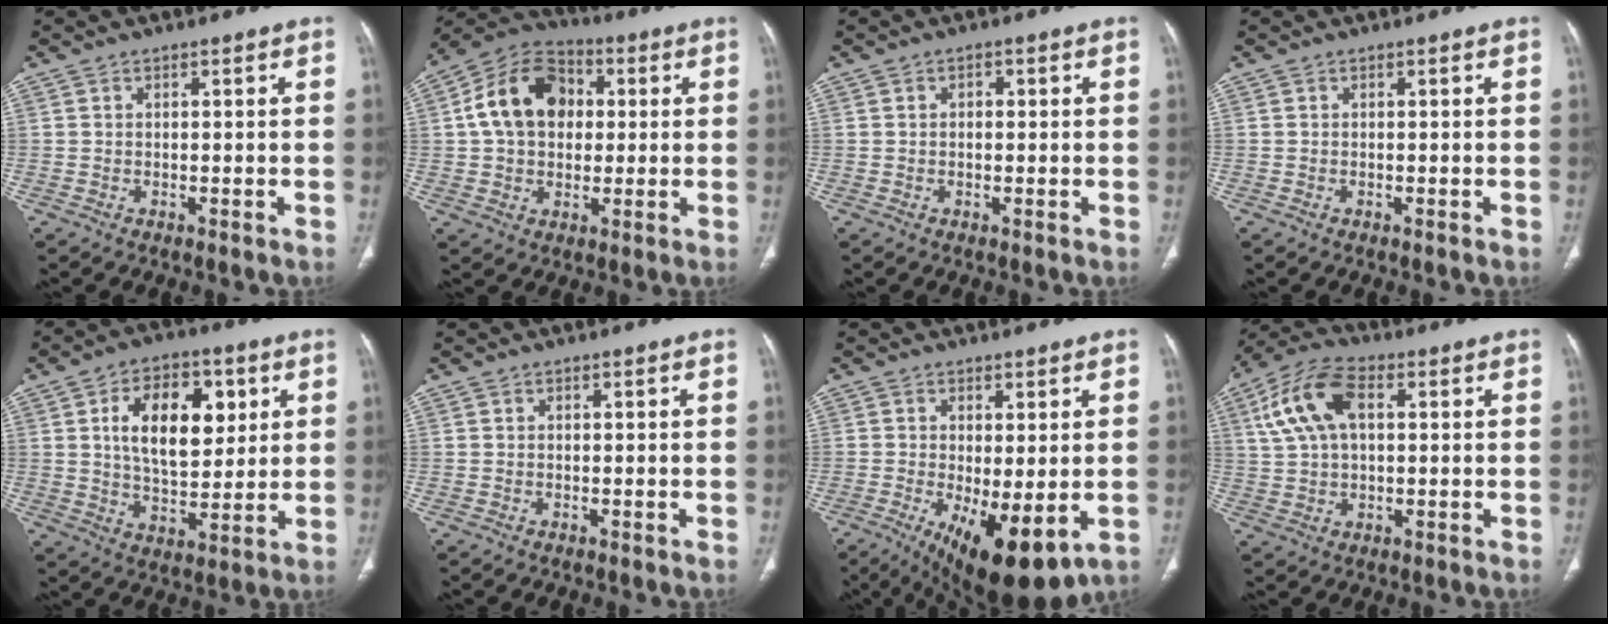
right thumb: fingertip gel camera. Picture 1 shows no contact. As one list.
[{"total": 14.7, "force": [2.1, 11.0, 9.6], "torque": [-0.144, 0.022, 0.026]}, {"total": 1.3, "force": [0.3, 0.9, 0.9], "torque": [-0.012, 0.004, 0.003]}, {"total": 0.0}, {"total": 15.4, "force": [4.3, 8.9, 11.7], "torque": [-0.151, -0.013, 0.074]}, {"total": 0.0}, {"total": 13.1, "force": [-3.8, 5.1, 11.5], "torque": [-0.177, -0.024, -0.042]}, {"total": 12.2, "force": [3.3, 6.9, 9.5], "torque": [-0.194, 0.022, 0.059]}]